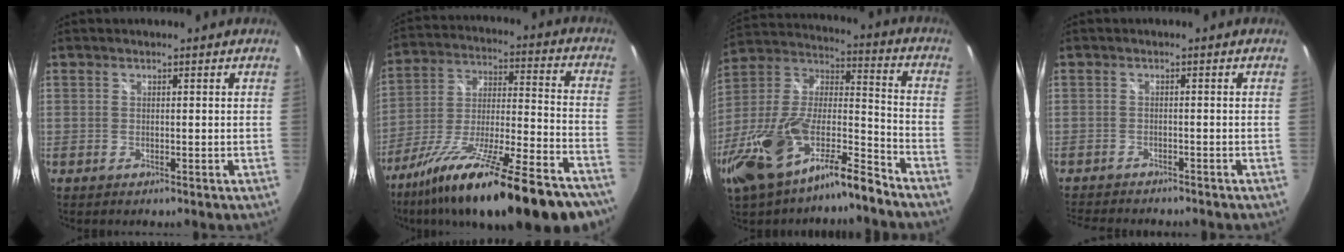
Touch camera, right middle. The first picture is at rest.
{"total": 29.9, "force": [-21.6, 5.5, 19.9], "torque": [-0.328, -0.061, -0.329]}
{"total": 21.6, "force": [-14.9, 6.2, 14.3], "torque": [-0.287, -0.016, -0.273]}
{"total": 6.2, "force": [-5.8, 0.8, 2.1], "torque": [-0.055, -0.018, -0.093]}